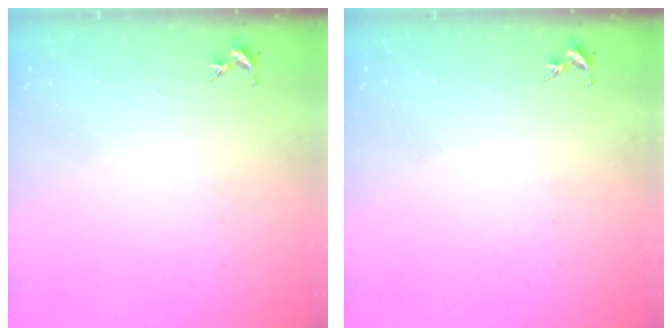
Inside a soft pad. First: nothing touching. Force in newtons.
{"total": 0.0}